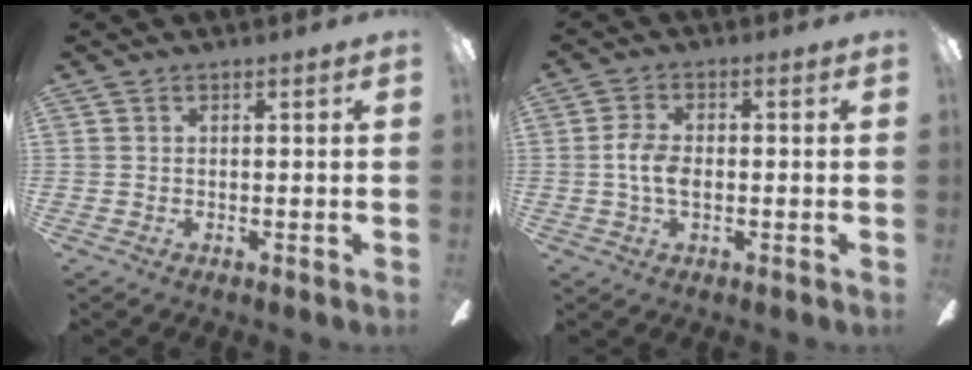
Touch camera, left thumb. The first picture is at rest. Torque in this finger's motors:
{"motor_torque": [0.44, 1.39, 1.08, -0.11, 0.07]}